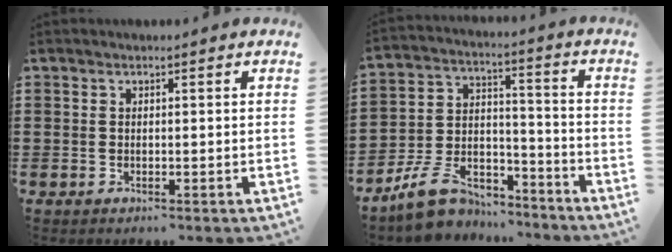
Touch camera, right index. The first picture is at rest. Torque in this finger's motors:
{"motor_torque": [-2.14, 0.00, -0.35, -0.21]}